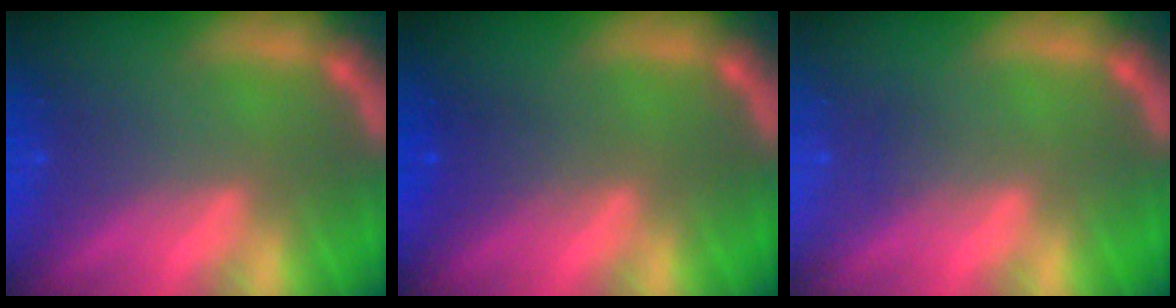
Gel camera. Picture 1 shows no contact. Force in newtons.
{"total": 2.0}
{"total": 1.0}